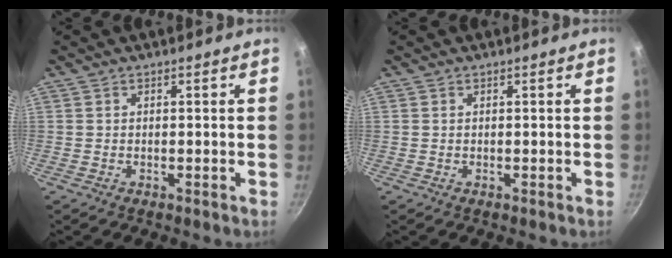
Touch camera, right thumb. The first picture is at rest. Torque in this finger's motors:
{"motor_torque": [0.01, 0.19, 0.36, -0.24, -0.03]}